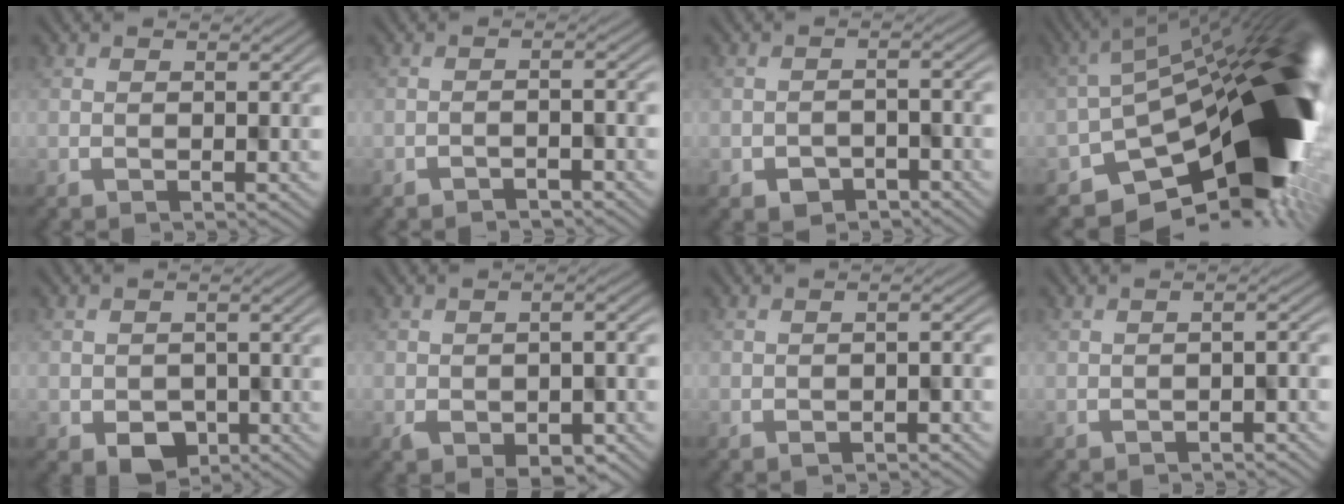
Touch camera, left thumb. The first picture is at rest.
{"total": 1.6, "force": [-1.6, 0.0, 0.5], "torque": [-0.006, 0.006, -0.026]}
{"total": 3.0, "force": [-2.1, 1.8, 1.3], "torque": [-0.016, -0.001, -0.032]}
{"total": 17.4, "force": [-6.5, 8.5, 13.7], "torque": [-0.188, -0.026, -0.109]}
{"total": 3.9, "force": [-1.6, 3.0, 1.8], "torque": [-0.023, -0.013, -0.024]}
{"total": 5.6, "force": [-2.8, 3.0, 3.9], "torque": [-0.054, -0.012, -0.033]}
{"total": 1.8, "force": [-1.1, 0.7, 1.3], "torque": [-0.017, 0.003, -0.010]}
{"total": 1.6, "force": [-1.3, 0.3, 0.9], "torque": [-0.012, 0.004, -0.016]}